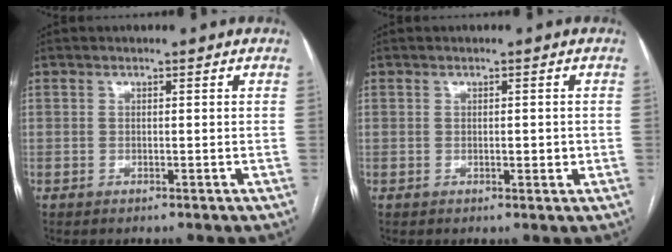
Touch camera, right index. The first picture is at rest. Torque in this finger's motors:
{"motor_torque": [0.35, -0.02, 0.07, 0.02]}